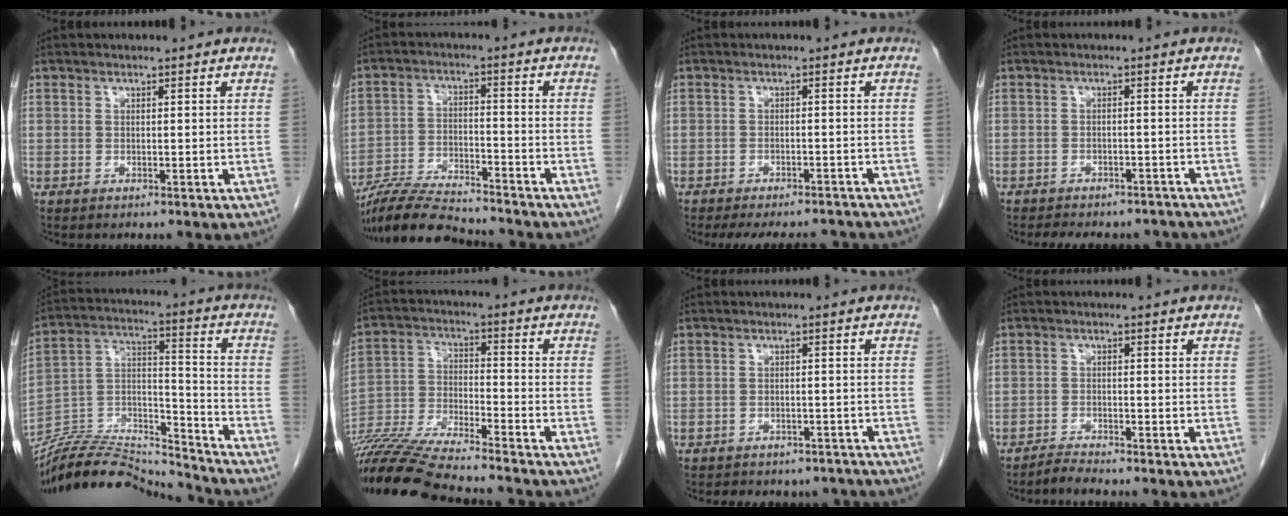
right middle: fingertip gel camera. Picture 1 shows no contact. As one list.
[{"total": 9.6, "force": [-8.7, 0.7, 3.9], "torque": [-0.069, -0.018, -0.151]}, {"total": 10.4, "force": [-9.4, 2.9, 3.4], "torque": [-0.054, 0.002, -0.115]}, {"total": 10.5, "force": [-9.3, 3.9, 3.0], "torque": [-0.053, 0.008, -0.104]}, {"total": 17.9, "force": [-17.4, 1.7, 3.7], "torque": [-0.067, 0.036, -0.296]}, {"total": 15.9, "force": [-14.5, -0.2, 6.6], "torque": [-0.124, -0.021, -0.259]}, {"total": 9.3, "force": [-8.2, 4.0, 1.9], "torque": [-0.028, 0.011, -0.085]}, {"total": 2.0, "force": [-1.9, -0.6, 0.0], "torque": [-0.002, -0.010, -0.036]}]